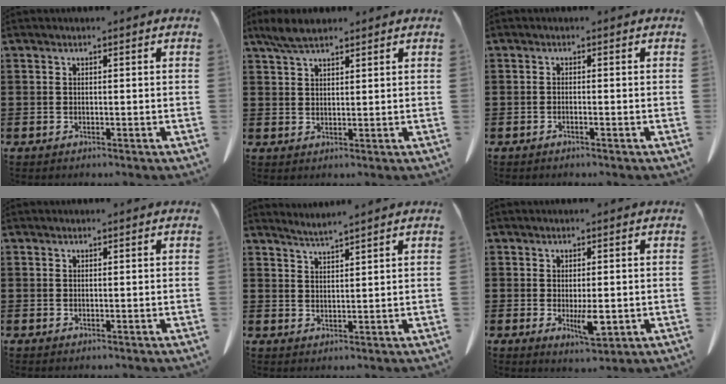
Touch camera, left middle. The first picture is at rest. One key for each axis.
{"total": 3.8, "fx": 2.9, "fy": 1.1, "fz": 2.3, "tx": -0.052, "ty": 0.004, "tz": 0.054}
{"total": 0.8, "fx": -0.6, "fy": 0.0, "fz": 0.5, "tx": -0.009, "ty": -0.002, "tz": -0.011}
{"total": 0.0}
{"total": 2.2, "fx": 2.1, "fy": -0.6, "fz": 0.1, "tx": -0.008, "ty": -0.005, "tz": 0.040}
{"total": 4.3, "fx": -0.5, "fy": 1.4, "fz": 4.0, "tx": -0.067, "ty": -0.004, "tz": -0.009}